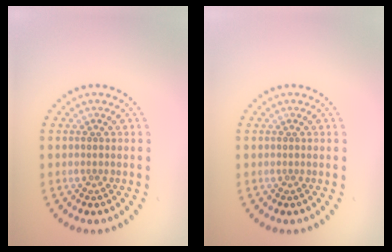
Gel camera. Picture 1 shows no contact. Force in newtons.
{"total": 0.0}